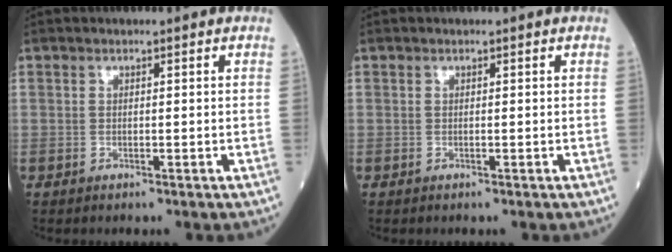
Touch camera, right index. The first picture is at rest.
{"total": 0.0}